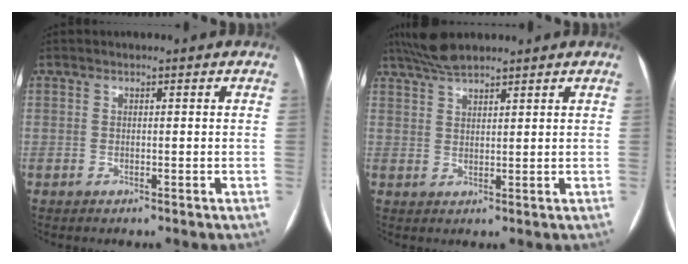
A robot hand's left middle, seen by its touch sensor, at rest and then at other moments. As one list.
[{"total": 5.2, "force": [4.6, 0.8, 2.3], "torque": [-0.052, 0.024, 0.090]}]